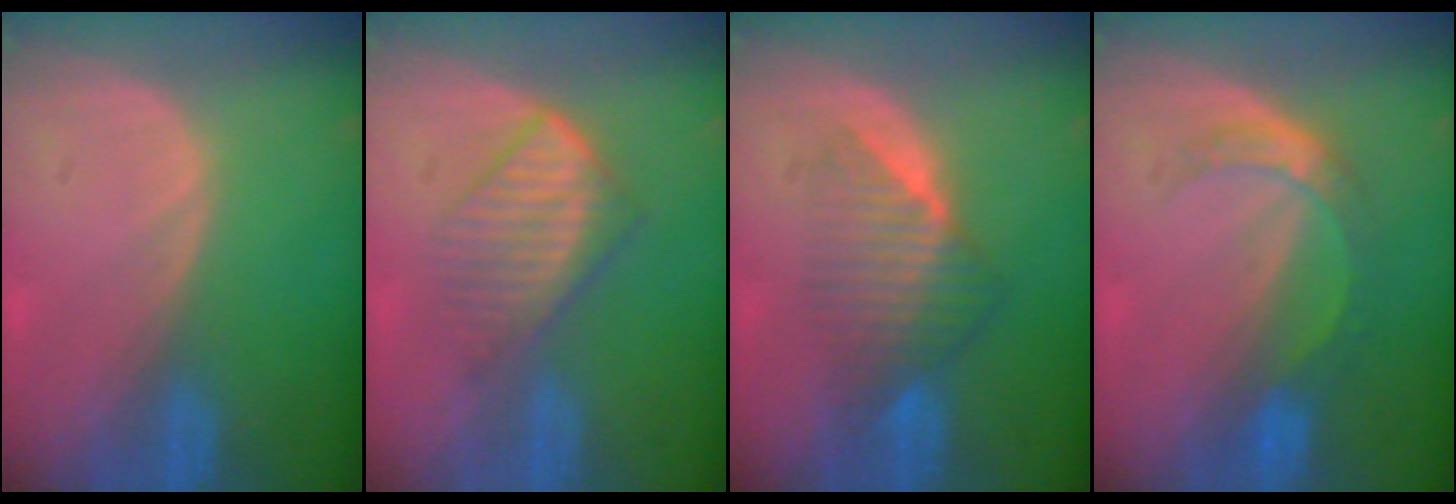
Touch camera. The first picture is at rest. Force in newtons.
{"total": 6.5, "press": 5.9, "slide": 2.8}
{"total": 6.9, "press": 6.5, "slide": 2.5}
{"total": 5.4, "press": 4.8, "slide": 2.5}